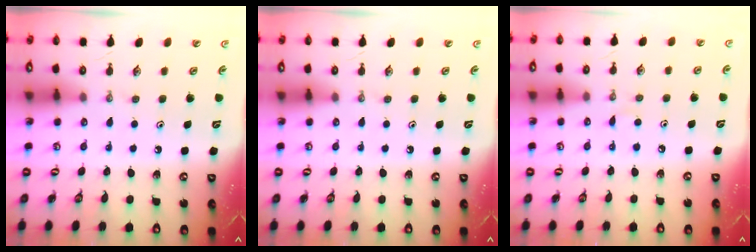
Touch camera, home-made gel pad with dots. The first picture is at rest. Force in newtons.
{"total": 0.0}
{"total": 2.1, "press": 2.1, "slide": 0.3}